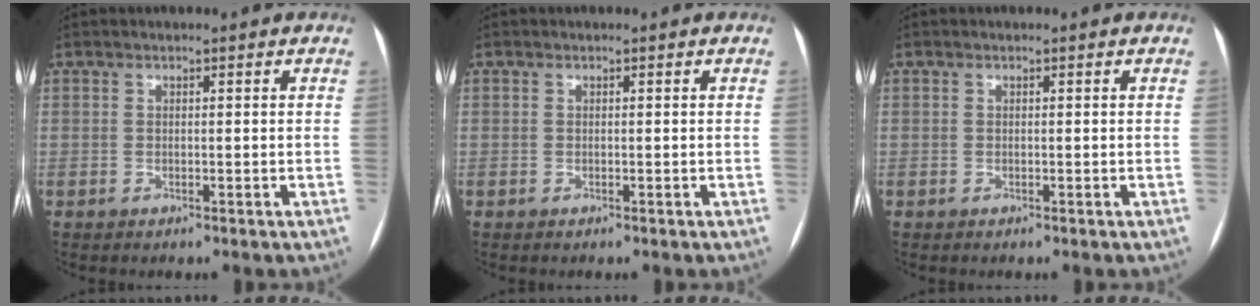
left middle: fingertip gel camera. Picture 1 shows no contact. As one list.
[{"total": 0.0}, {"total": 0.0}]